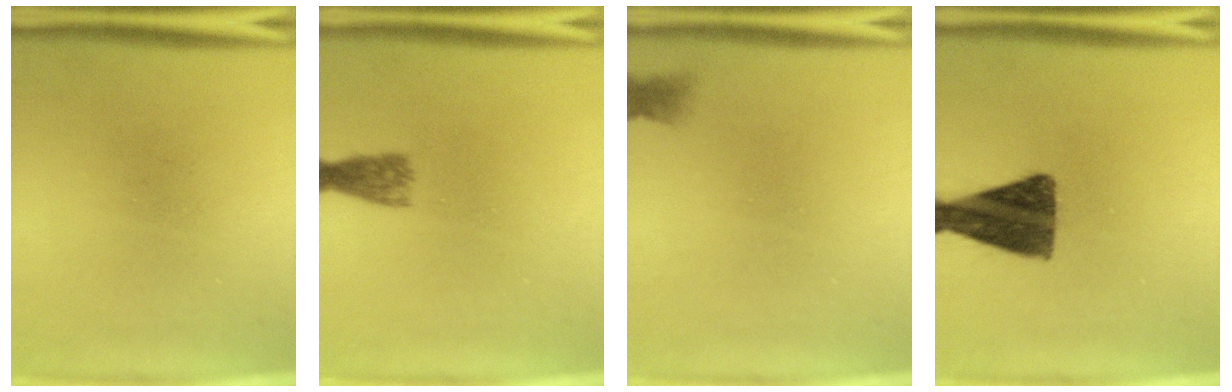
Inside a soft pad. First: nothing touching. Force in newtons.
{"total": 2.7}
{"total": 1.2}
{"total": 12.4}